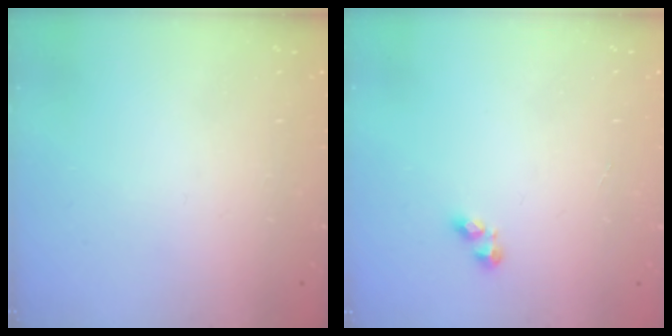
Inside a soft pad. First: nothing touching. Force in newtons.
{"total": 2.4, "press": 2.4, "slide": 0.3}